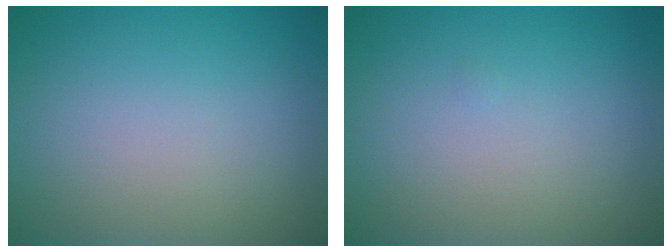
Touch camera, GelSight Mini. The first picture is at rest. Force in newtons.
{"total": 0.0}